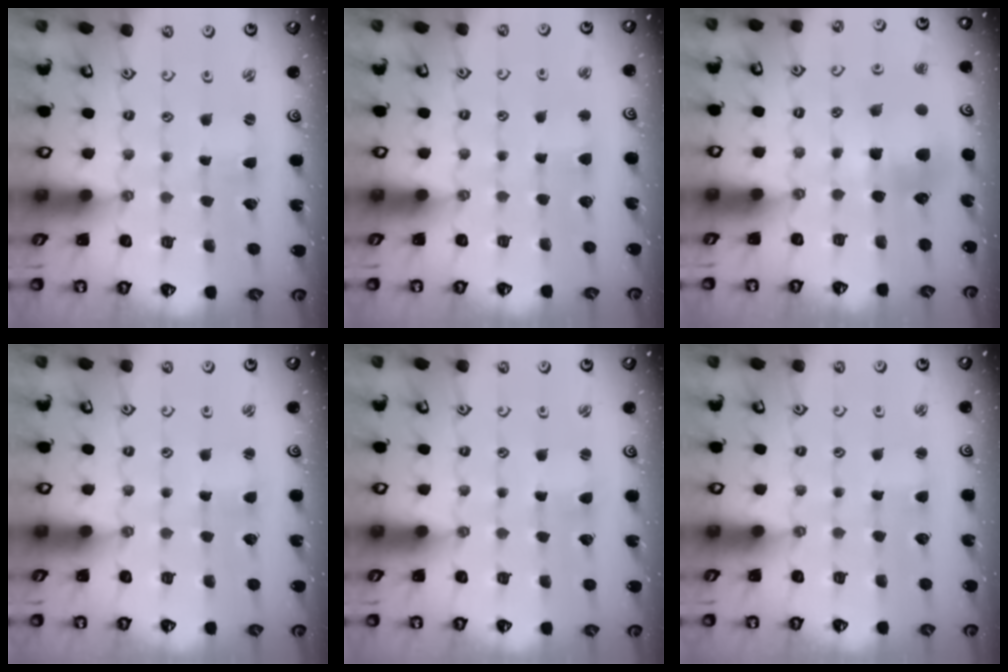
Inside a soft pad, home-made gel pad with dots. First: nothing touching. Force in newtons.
{"total": 2.2, "press": 2.2, "slide": 0.2}
{"total": 6.9, "press": 6.9, "slide": 0.9}
{"total": 1.2, "press": 1.2, "slide": 0.2}
{"total": 0.9, "press": 0.9, "slide": 0.2}
{"total": 1.9, "press": 1.8, "slide": 0.4}